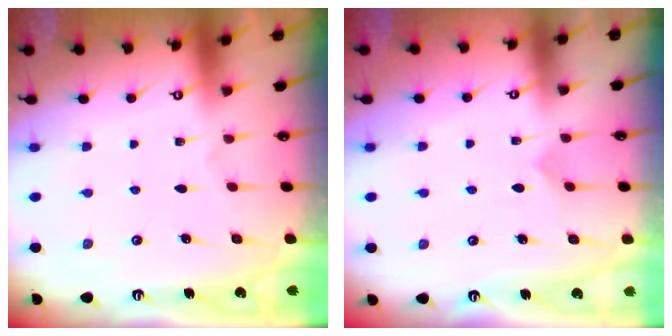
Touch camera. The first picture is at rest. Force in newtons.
{"total": 2.5, "press": 2.5, "slide": 0.2}